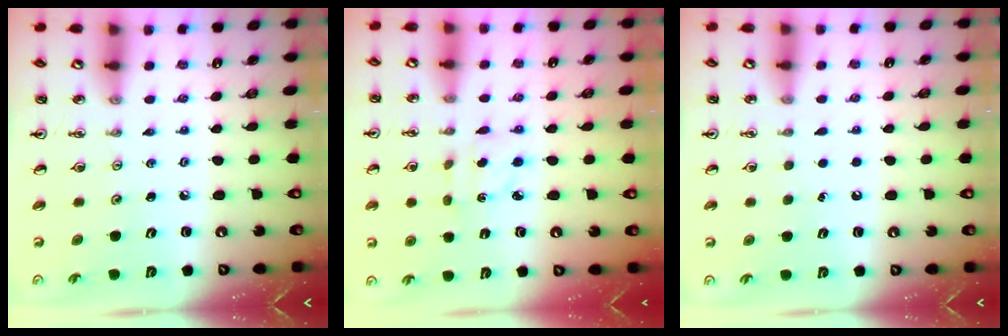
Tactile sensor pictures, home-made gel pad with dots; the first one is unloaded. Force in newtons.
{"total": 2.9, "press": 2.8, "slide": 0.7}
{"total": 1.5, "press": 1.5, "slide": 0.1}